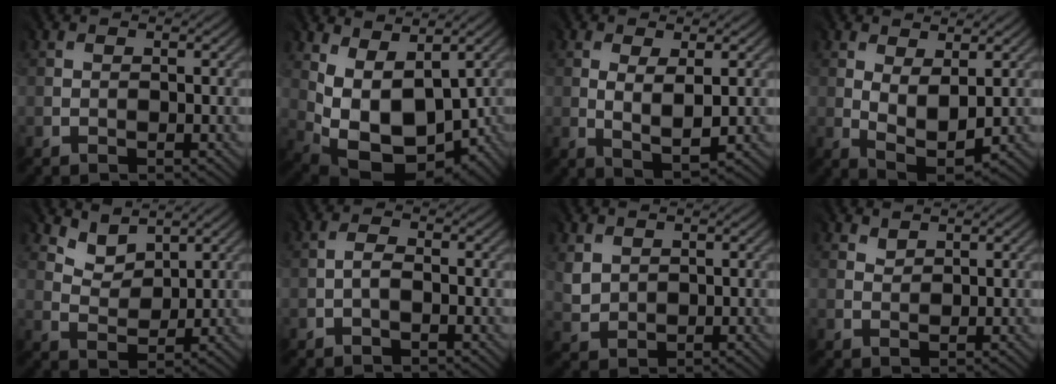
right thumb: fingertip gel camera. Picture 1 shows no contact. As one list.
[{"total": 10.7, "force": [0.8, 6.6, 8.4], "torque": [-0.172, -0.030, 0.031]}, {"total": 3.9, "force": [0.4, 1.6, 3.5], "torque": [-0.076, -0.008, 0.015]}, {"total": 5.3, "force": [0.9, 2.8, 4.4], "torque": [-0.096, -0.009, 0.025]}, {"total": 3.4, "force": [3.1, 1.3, 0.7], "torque": [-0.021, -0.007, 0.065]}, {"total": 1.1, "force": [-0.7, 0.3, 0.7], "torque": [-0.015, 0.001, -0.014]}, {"total": 2.8, "force": [1.4, 2.2, 0.9], "torque": [-0.032, -0.004, 0.031]}, {"total": 1.1, "force": [1.0, 0.1, -0.5], "torque": [0.007, -0.002, 0.024]}]